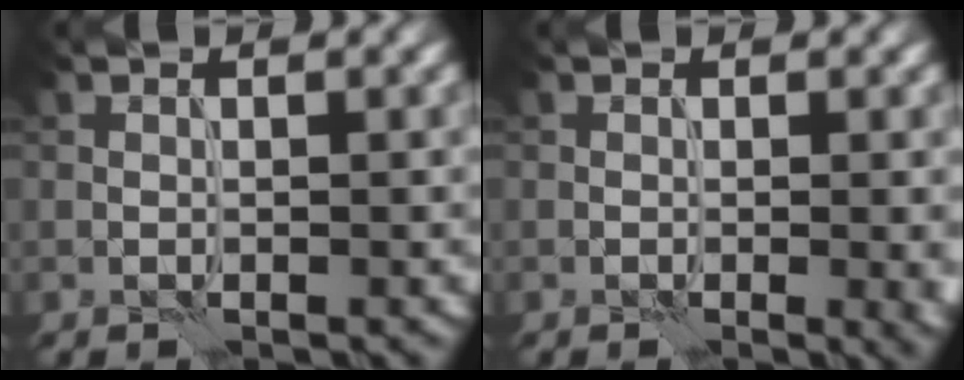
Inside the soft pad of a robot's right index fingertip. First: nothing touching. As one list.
[{"total": 2.8, "force": [-0.2, 1.1, 2.6], "torque": [-0.011, 0.000, 0.002]}]